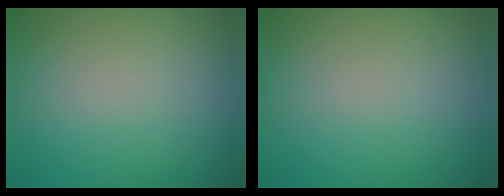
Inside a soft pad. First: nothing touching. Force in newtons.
{"total": 0.0}